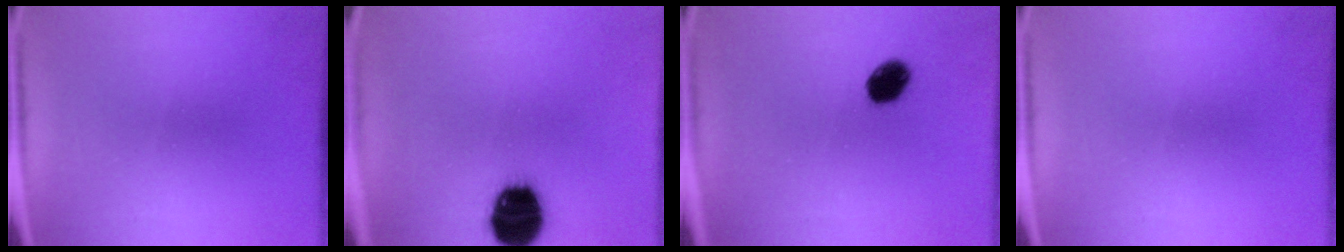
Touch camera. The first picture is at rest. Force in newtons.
{"total": 16.7}
{"total": 5.7}
{"total": 0.0}